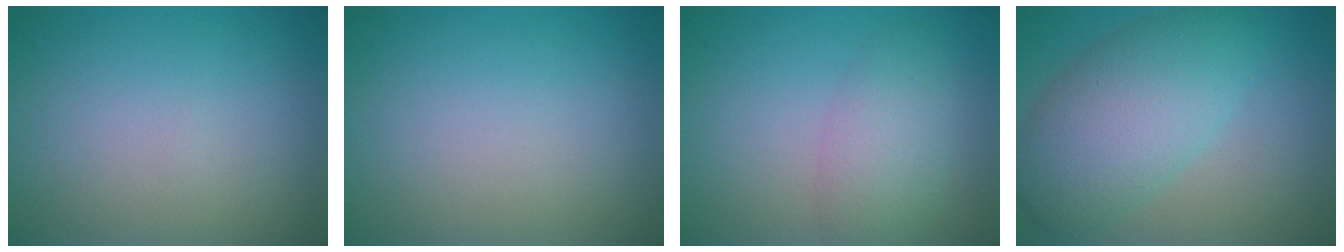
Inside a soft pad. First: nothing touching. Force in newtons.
{"total": 0.0}
{"total": 3.6, "press": 3.6, "slide": 0.2}
{"total": 7.2, "press": 7.2, "slide": 0.2}